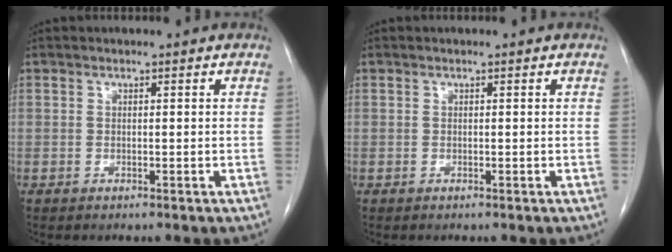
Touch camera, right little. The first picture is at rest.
{"total": 0.0}